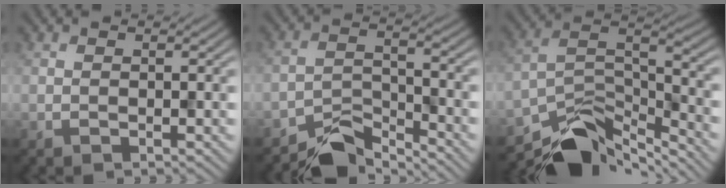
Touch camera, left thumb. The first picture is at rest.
{"total": 6.1, "force": [-5.4, 1.7, 2.2], "torque": [-0.041, -0.007, -0.106]}
{"total": 10.8, "force": [-8.3, 3.9, 5.7], "torque": [-0.096, -0.016, -0.159]}